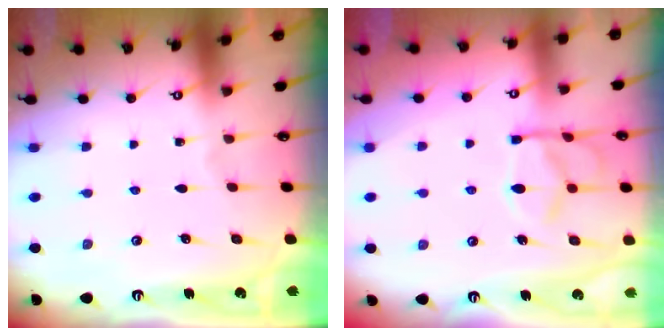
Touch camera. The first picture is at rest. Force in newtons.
{"total": 13.0, "press": 12.9, "slide": 1.4}